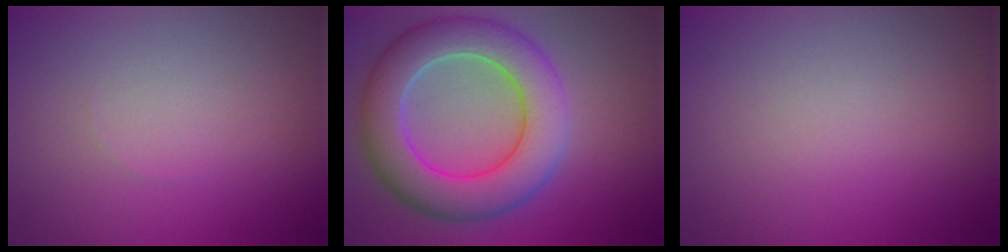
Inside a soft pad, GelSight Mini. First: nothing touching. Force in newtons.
{"total": 8.2, "press": 8.2, "slide": 0.4}
{"total": 0.0}